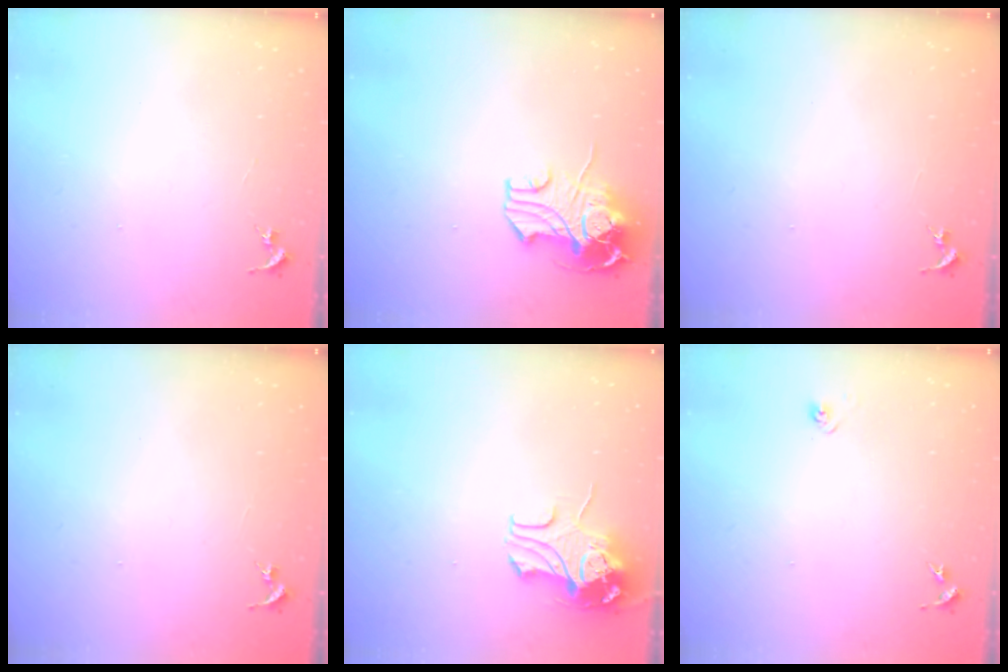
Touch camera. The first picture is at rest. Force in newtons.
{"total": 12.2, "press": 12.0, "slide": 2.1}
{"total": 0.0}
{"total": 0.0}
{"total": 9.8, "press": 9.7, "slide": 1.4}
{"total": 3.3, "press": 3.2, "slide": 0.8}